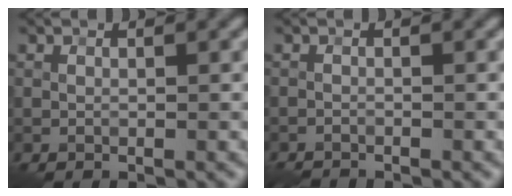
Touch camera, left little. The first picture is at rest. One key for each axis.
{"total": 2.5, "fx": -2.5, "fy": 0.2, "fz": 0.5, "tx": -0.018, "ty": -0.009, "tz": -0.047}